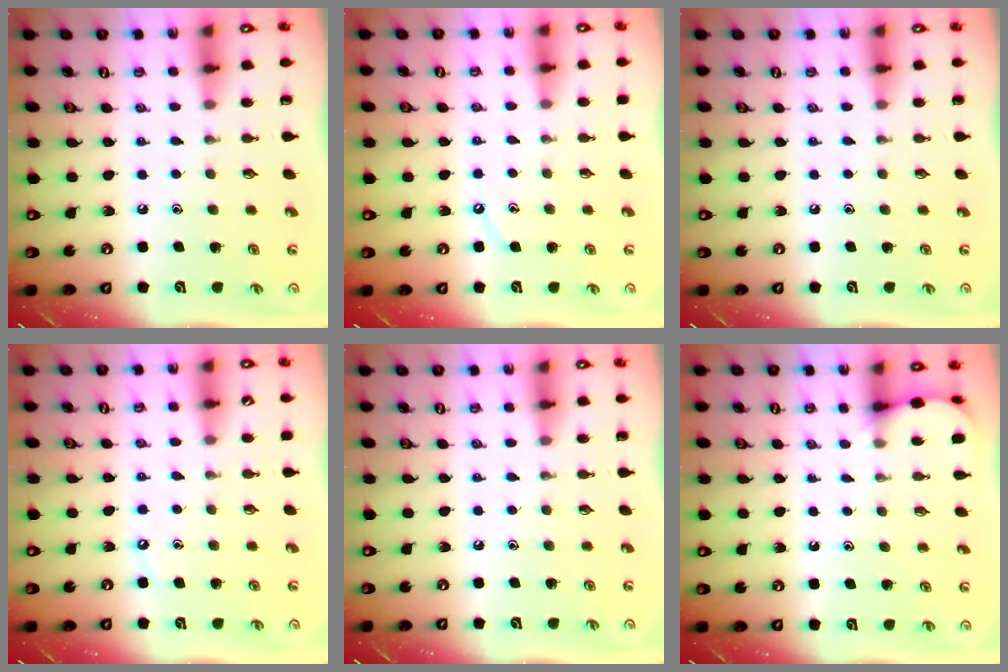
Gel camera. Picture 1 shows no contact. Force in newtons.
{"total": 3.3, "press": 3.3, "slide": 0.5}
{"total": 0.0}
{"total": 2.9, "press": 2.8, "slide": 0.5}
{"total": 0.0}
{"total": 2.8, "press": 2.8, "slide": 0.3}